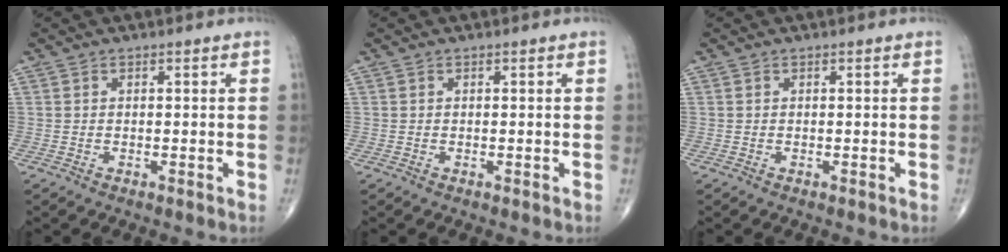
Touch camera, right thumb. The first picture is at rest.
{"total": 0.0}
{"total": 0.0}